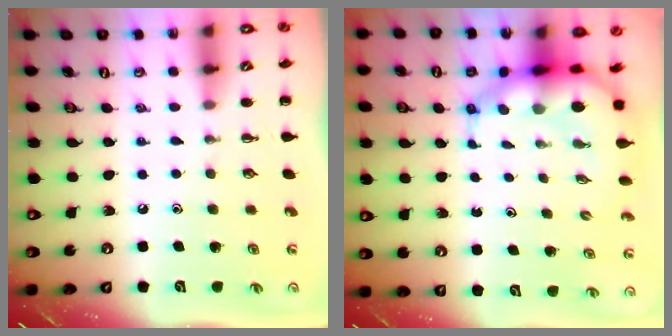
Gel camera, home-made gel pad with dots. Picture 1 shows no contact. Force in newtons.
{"total": 8.8, "press": 8.5, "slide": 2.2}